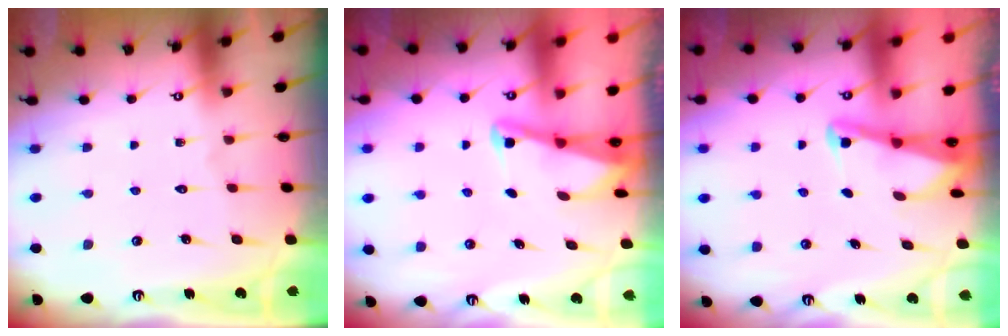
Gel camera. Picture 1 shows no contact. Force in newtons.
{"total": 2.0, "press": 2.0, "slide": 0.3}
{"total": 2.2, "press": 2.2, "slide": 0.3}